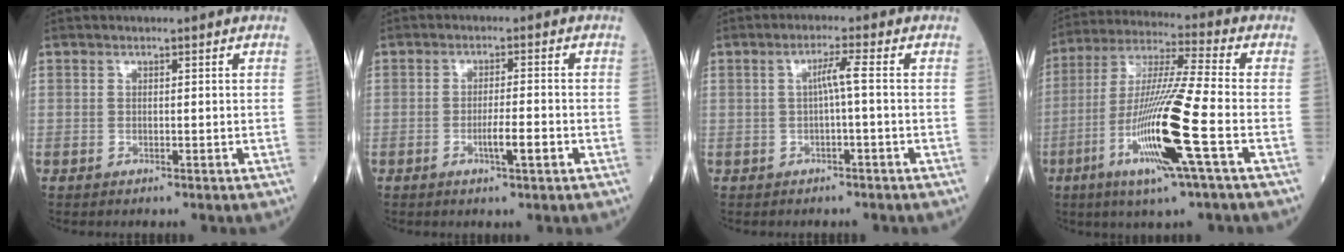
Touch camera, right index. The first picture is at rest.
{"total": 3.8, "force": [-1.5, 0.1, 3.5], "torque": [-0.058, -0.002, -0.024]}
{"total": 2.7, "force": [-0.2, -0.4, 2.6], "torque": [-0.045, 0.006, -0.002]}
{"total": 16.3, "force": [-5.6, -0.6, 15.2], "torque": [-0.310, -0.019, -0.109]}